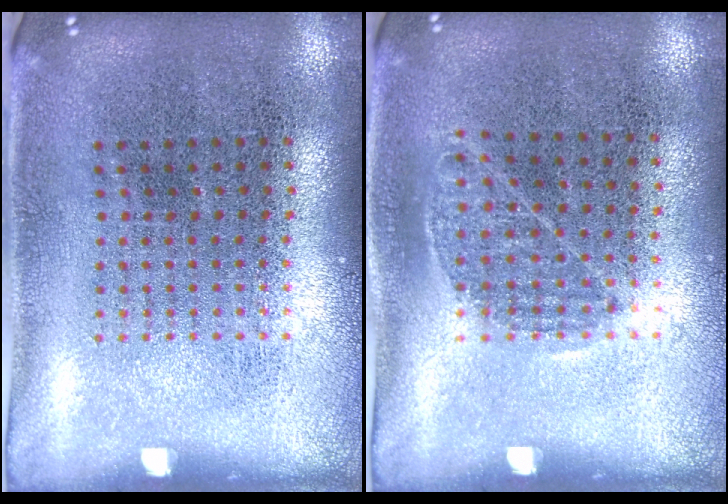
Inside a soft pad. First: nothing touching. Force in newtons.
{"total": 0.9, "press": 0.7, "slide": 0.6}